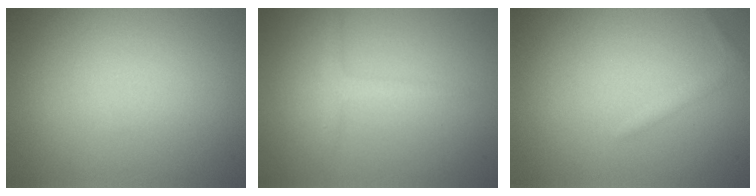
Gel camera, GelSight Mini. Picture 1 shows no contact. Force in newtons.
{"total": 1.4, "press": 1.4, "slide": 0.1}
{"total": 0.8, "press": 0.8, "slide": 0.0}